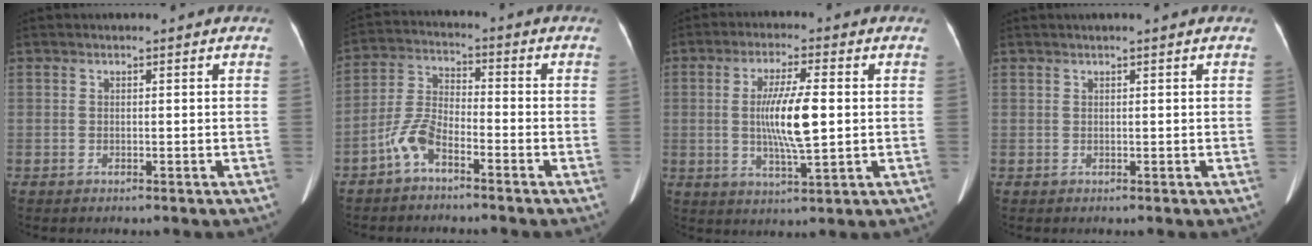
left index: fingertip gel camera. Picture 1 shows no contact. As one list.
[{"total": 6.0, "force": [-4.1, 2.0, 3.8], "torque": [-0.099, 0.008, -0.086]}, {"total": 9.2, "force": [0.2, 1.1, 9.1], "torque": [-0.173, -0.005, 0.002]}, {"total": 1.5, "force": [1.2, 0.0, 0.9], "torque": [-0.010, 0.022, 0.017]}]